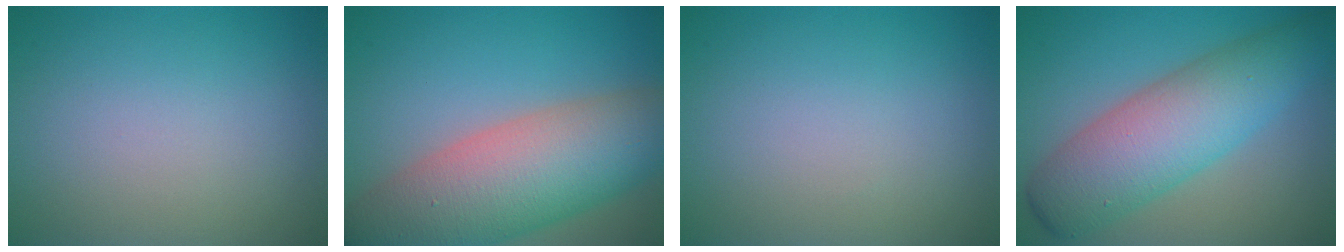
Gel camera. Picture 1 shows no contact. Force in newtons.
{"total": 11.8, "press": 11.7, "slide": 0.7}
{"total": 0.0}
{"total": 8.2, "press": 8.2, "slide": 0.3}